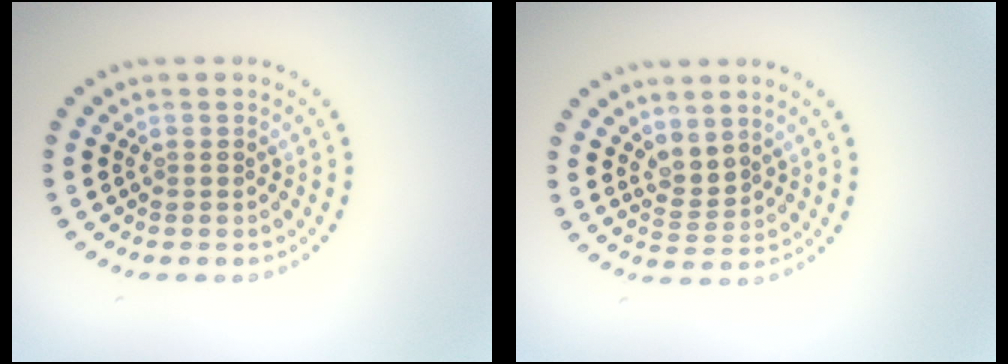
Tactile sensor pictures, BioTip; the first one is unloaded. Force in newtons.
{"total": 1.7, "press": 1.2, "slide": 1.2}